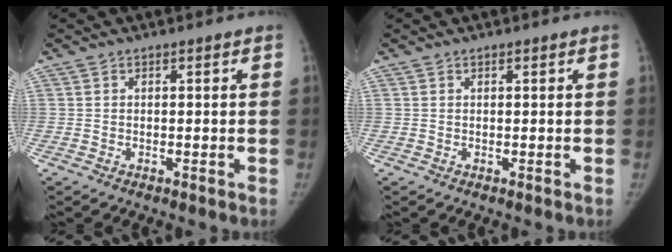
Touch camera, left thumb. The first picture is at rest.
{"total": 0.0}